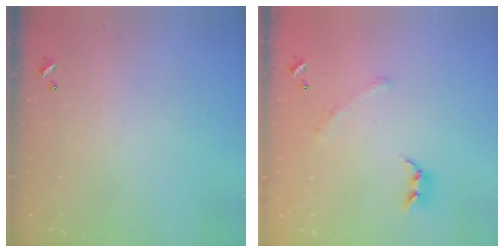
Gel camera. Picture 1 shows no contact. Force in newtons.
{"total": 1.6, "press": 1.1, "slide": 1.1}